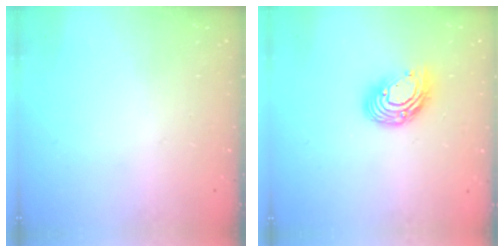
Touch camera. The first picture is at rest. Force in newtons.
{"total": 11.6, "press": 11.5, "slide": 1.2}